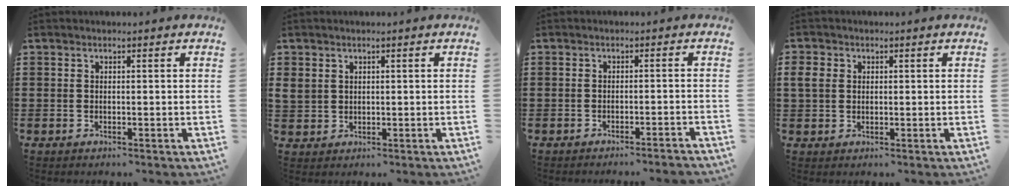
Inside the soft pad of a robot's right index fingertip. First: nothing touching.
{"total": 2.0, "force": [1.0, 1.7, 0.4], "torque": [-0.015, 0.009, 0.018]}
{"total": 1.7, "force": [-1.5, -0.4, 0.5], "torque": [-0.010, 0.001, -0.031]}
{"total": 2.8, "force": [0.6, 2.5, 1.3], "torque": [-0.034, 0.010, 0.009]}